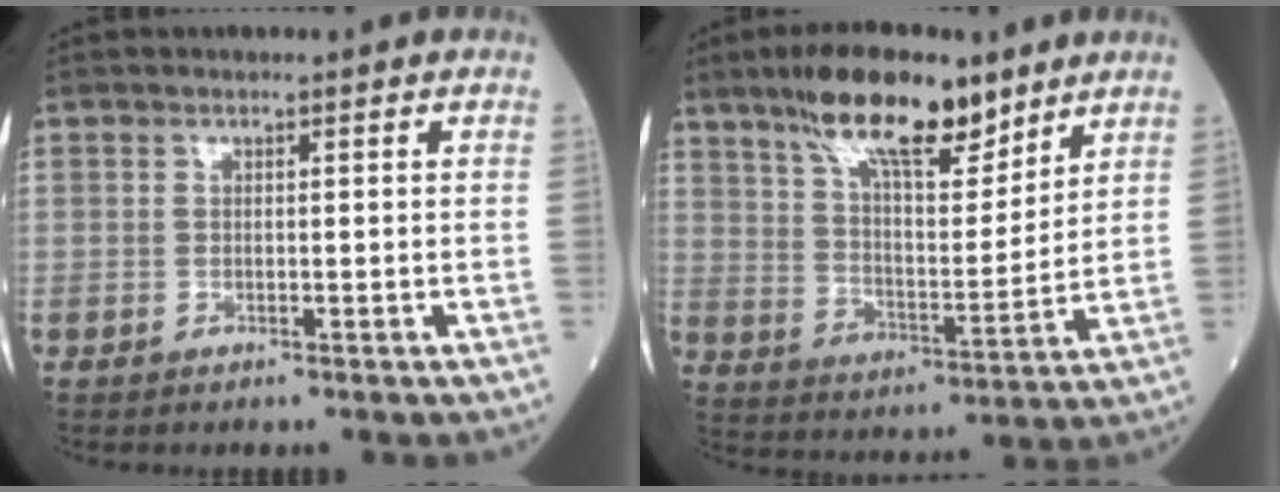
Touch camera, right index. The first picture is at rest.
{"total": 15.4, "force": [10.8, 4.4, 10.0], "torque": [-0.176, 0.006, 0.192]}